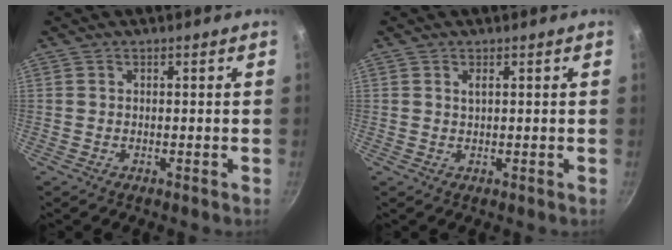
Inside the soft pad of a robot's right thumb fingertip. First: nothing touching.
{"total": 1.1, "force": [0.5, 0.4, 0.8], "torque": [-0.016, 0.001, 0.010]}